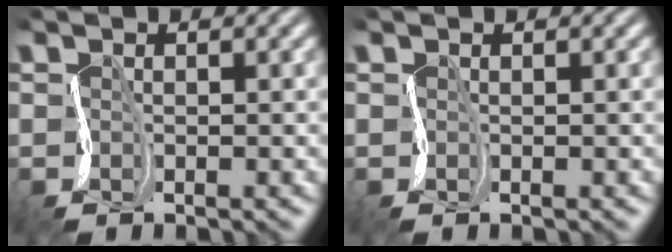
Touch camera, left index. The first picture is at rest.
{"total": 0.0}